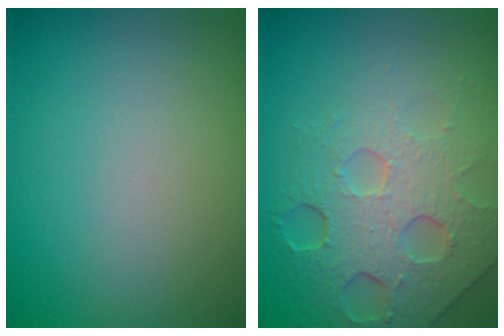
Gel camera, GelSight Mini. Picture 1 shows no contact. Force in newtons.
{"total": 7.9, "press": 5.3, "slide": 5.9}